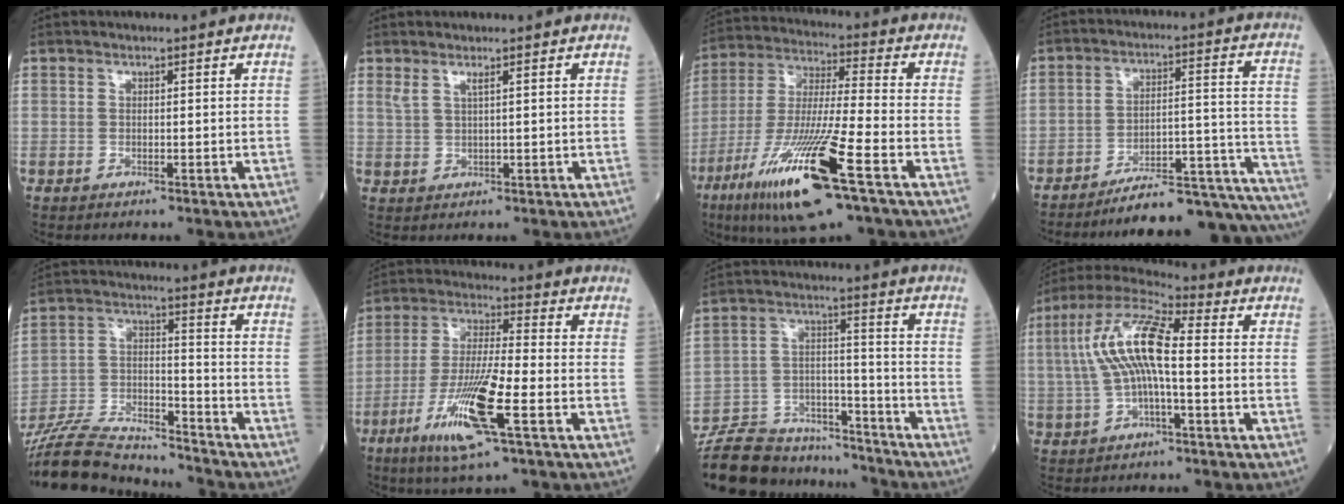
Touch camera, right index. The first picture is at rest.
{"total": 1.6, "force": [1.1, -0.1, 1.1], "torque": [-0.031, 0.004, 0.027]}
{"total": 18.6, "force": [-9.2, 1.1, 16.1], "torque": [-0.335, -0.042, -0.168]}
{"total": 20.6, "force": [-19.5, 0.8, 6.6], "torque": [-0.023, 0.039, -0.263]}
{"total": 18.2, "force": [-17.3, 2.2, 5.2], "torque": [-0.117, 0.002, -0.293]}
{"total": 12.8, "force": [-5.5, 0.6, 11.6], "torque": [-0.234, -0.020, -0.101]}
{"total": 18.0, "force": [-16.8, 4.7, 4.4], "torque": [-0.093, 0.019, -0.266]}
{"total": 11.7, "force": [0.3, 2.5, 11.4], "torque": [-0.239, 0.029, 0.000]}